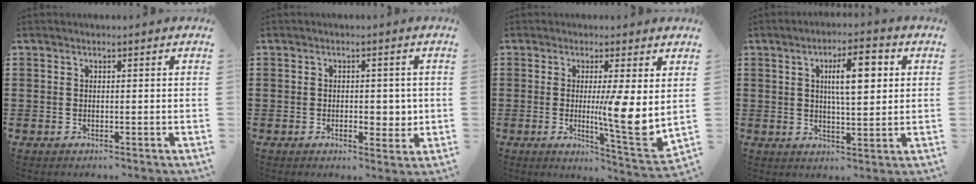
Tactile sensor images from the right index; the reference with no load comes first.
{"total": 3.5, "force": [-0.4, 1.9, 2.9], "torque": [-0.036, -0.002, -0.010]}
{"total": 8.4, "force": [1.4, 0.2, 8.3], "torque": [-0.122, -0.038, 0.021]}
{"total": 7.8, "force": [2.1, 2.5, 7.1], "torque": [-0.118, 0.000, 0.029]}